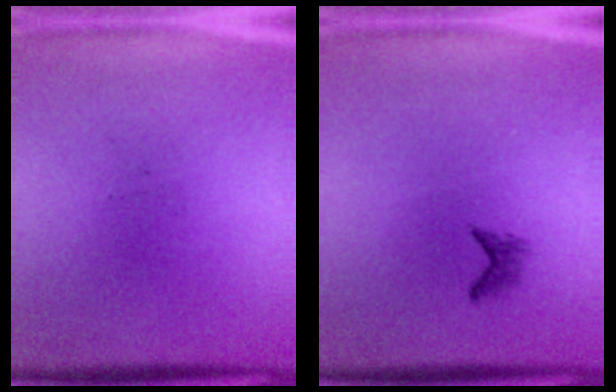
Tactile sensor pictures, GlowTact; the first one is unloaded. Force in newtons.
{"total": 1.0}